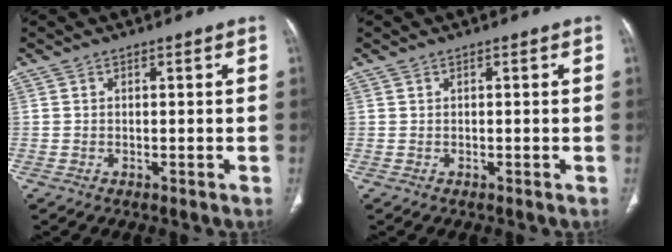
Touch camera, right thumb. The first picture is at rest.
{"total": 0.0}